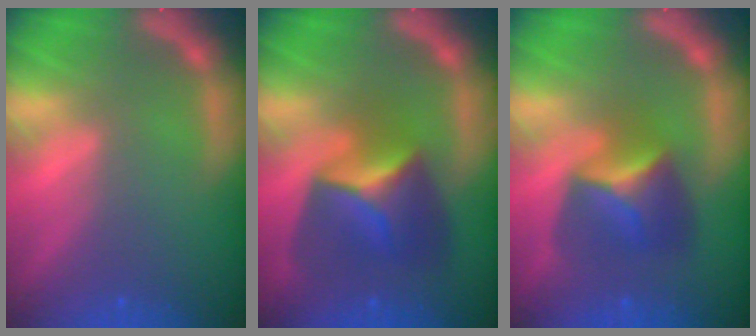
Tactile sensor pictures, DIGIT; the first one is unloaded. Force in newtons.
{"total": 6.9}
{"total": 5.4}